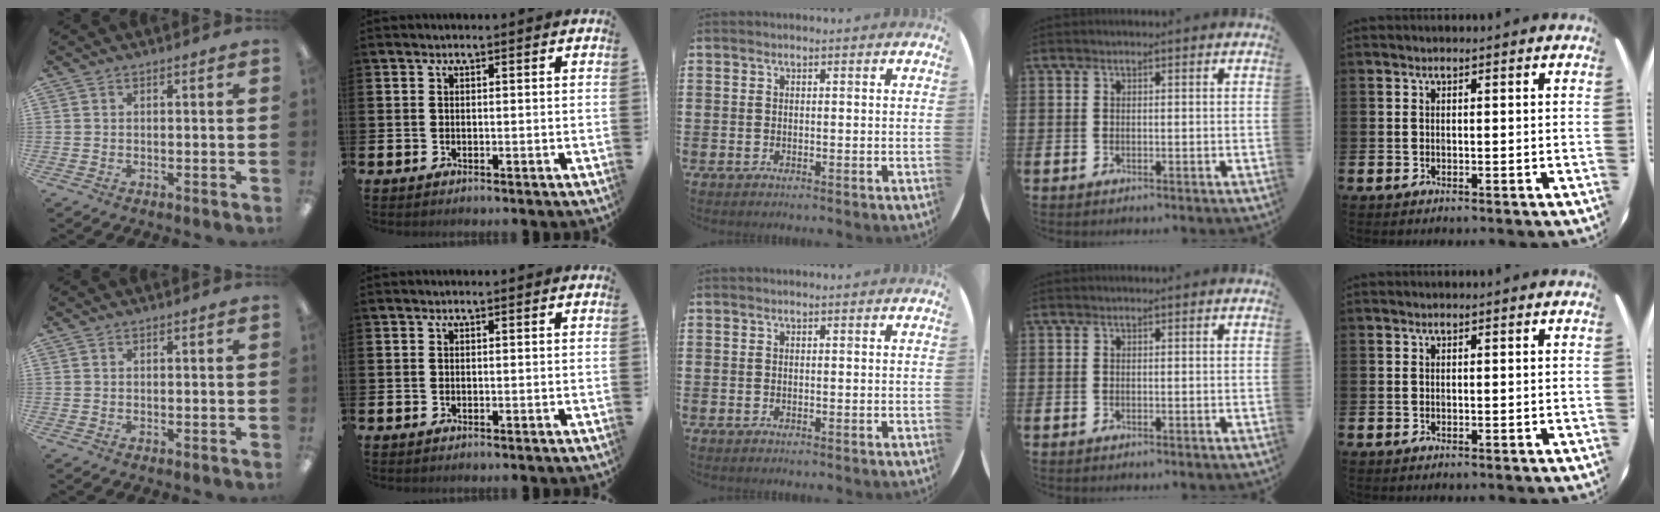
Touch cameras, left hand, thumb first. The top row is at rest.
{}